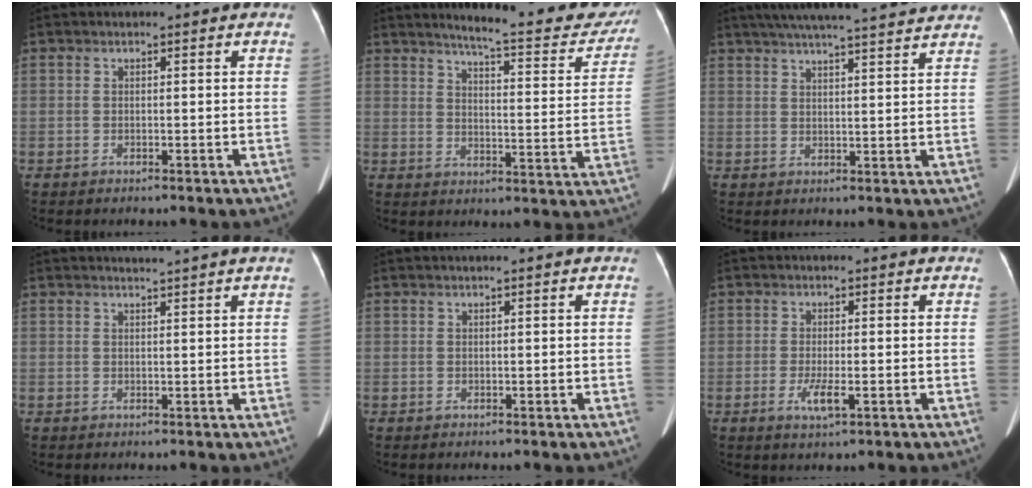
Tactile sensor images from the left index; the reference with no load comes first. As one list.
[{"total": 18.3, "force": [16.5, 2.4, 7.7], "torque": [-0.090, -0.054, 0.190]}, {"total": 19.0, "force": [17.0, 1.1, 8.4], "torque": [-0.139, 0.029, 0.222]}, {"total": 1.9, "force": [1.7, -0.9, 0.3], "torque": [-0.011, -0.007, 0.031]}, {"total": 1.1, "force": [1.0, -0.2, 0.6], "torque": [-0.015, 0.009, 0.015]}, {"total": 3.1, "force": [-0.9, 0.5, 2.9], "torque": [-0.056, -0.007, -0.014]}]